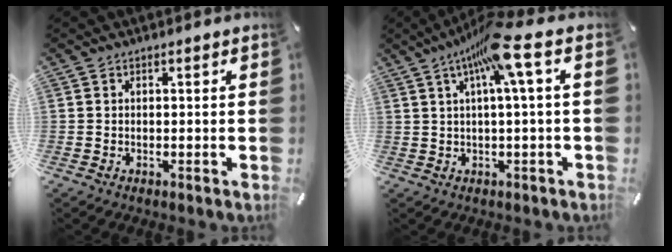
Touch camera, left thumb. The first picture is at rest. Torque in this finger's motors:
{"motor_torque": [1.04, 0.21, 0.63, -0.52, 0.01]}